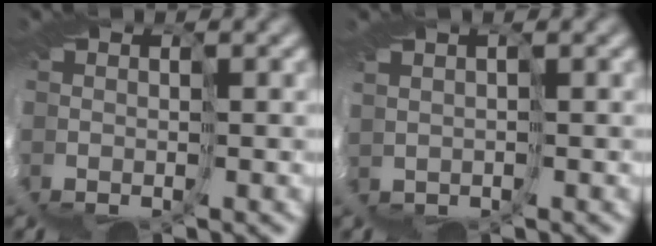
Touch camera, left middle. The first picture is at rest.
{"total": 1.9, "force": [0.6, -1.1, -1.4], "torque": [0.025, 0.004, 0.016]}